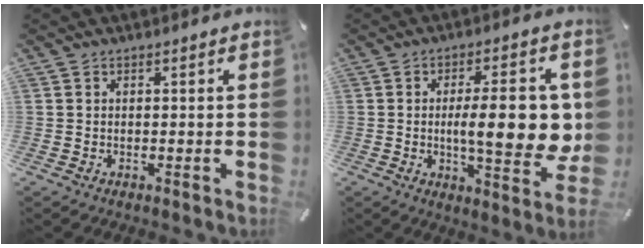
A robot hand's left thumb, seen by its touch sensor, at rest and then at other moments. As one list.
[{"total": 16.0, "force": [0.2, 4.1, 15.5], "torque": [-0.210, -0.014, 0.000]}]